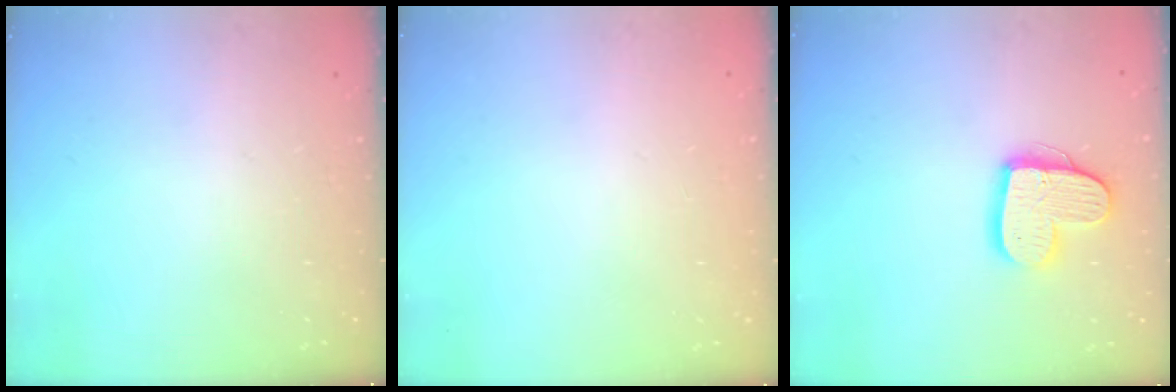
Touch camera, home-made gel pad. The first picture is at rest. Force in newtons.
{"total": 0.0}
{"total": 14.1, "press": 14.0, "slide": 1.1}